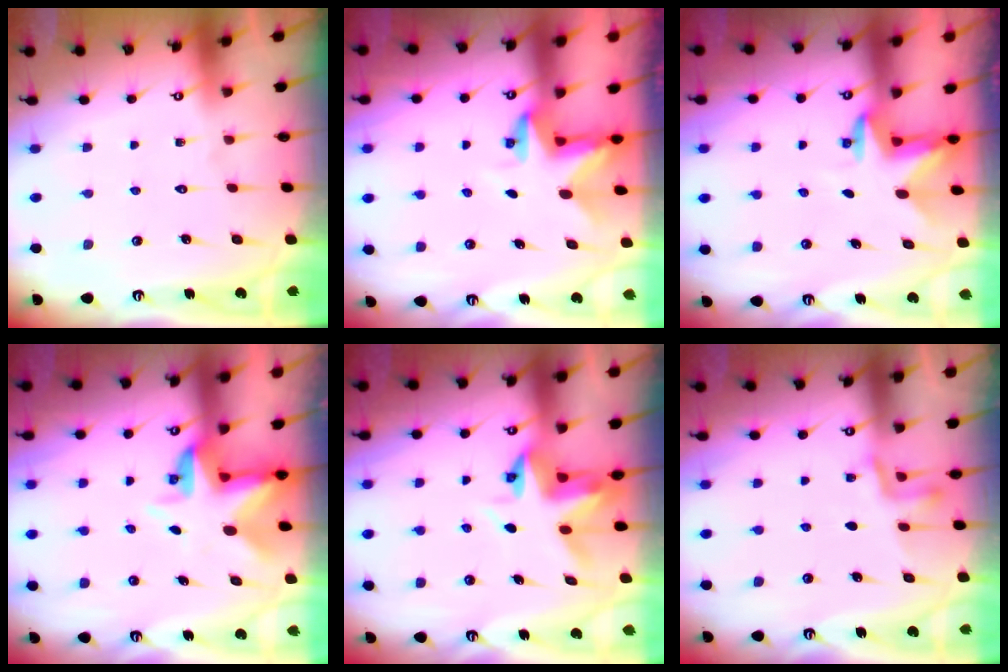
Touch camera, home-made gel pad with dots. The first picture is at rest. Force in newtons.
{"total": 2.8, "press": 2.8, "slide": 0.2}
{"total": 3.3, "press": 3.2, "slide": 0.8}
{"total": 4.7, "press": 4.6, "slide": 0.6}
{"total": 4.2, "press": 4.2, "slide": 0.3}
{"total": 3.7, "press": 3.6, "slide": 0.9}